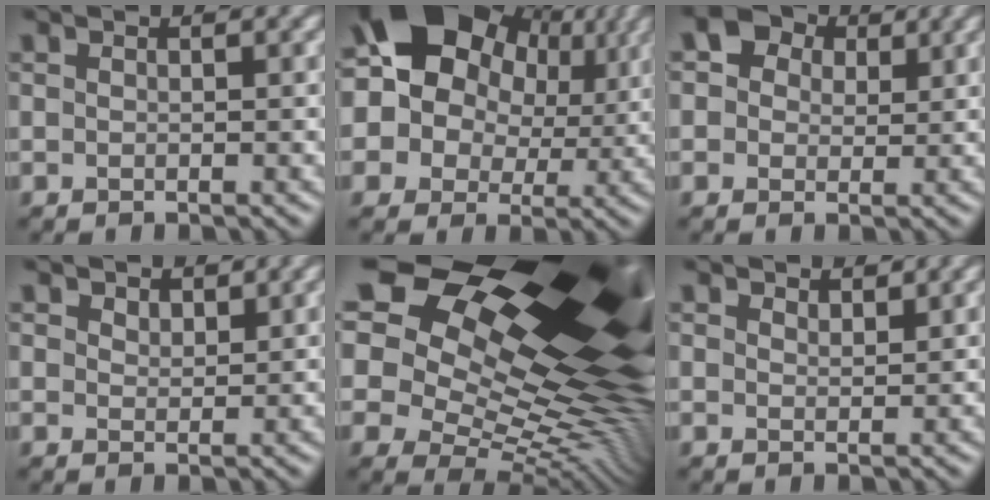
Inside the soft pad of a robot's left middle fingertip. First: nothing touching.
{"total": 18.3, "force": [7.2, 14.8, 8.0], "torque": [-0.183, 0.053, 0.082]}
{"total": 4.0, "force": [1.9, 3.3, 1.2], "torque": [-0.019, -0.001, 0.017]}
{"total": 1.7, "force": [1.5, 0.6, -0.1], "torque": [0.001, -0.004, 0.027]}
{"total": 21.4, "force": [10.2, 11.6, 14.8], "torque": [-0.266, 0.068, 0.168]}
{"total": 1.9, "force": [1.9, 0.1, 0.0], "torque": [0.003, -0.002, 0.028]}